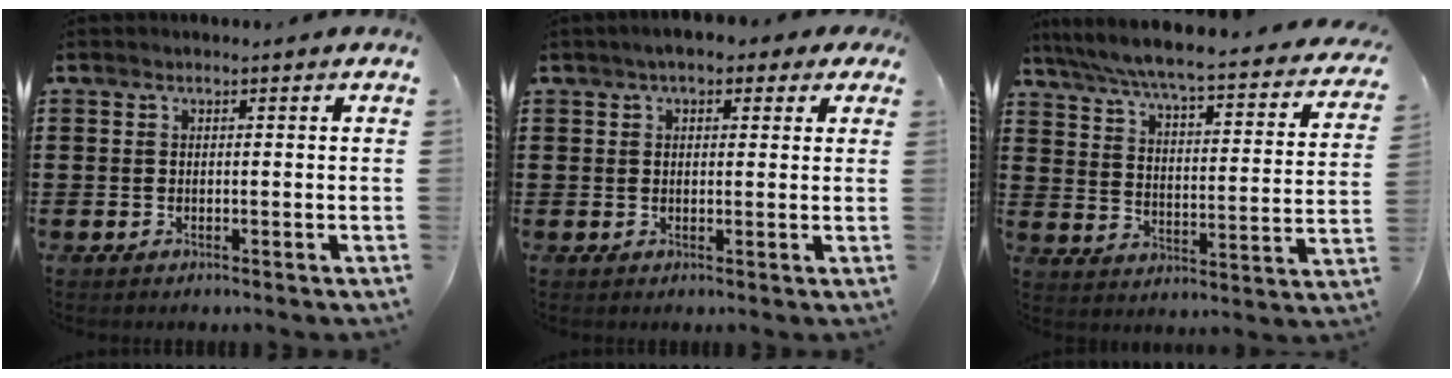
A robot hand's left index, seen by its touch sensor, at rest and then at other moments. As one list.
[{"total": 3.3, "force": [2.1, 1.5, 2.0], "torque": [-0.049, 0.009, 0.037]}, {"total": 5.4, "force": [4.8, -0.2, 2.4], "torque": [-0.070, -0.045, 0.076]}]